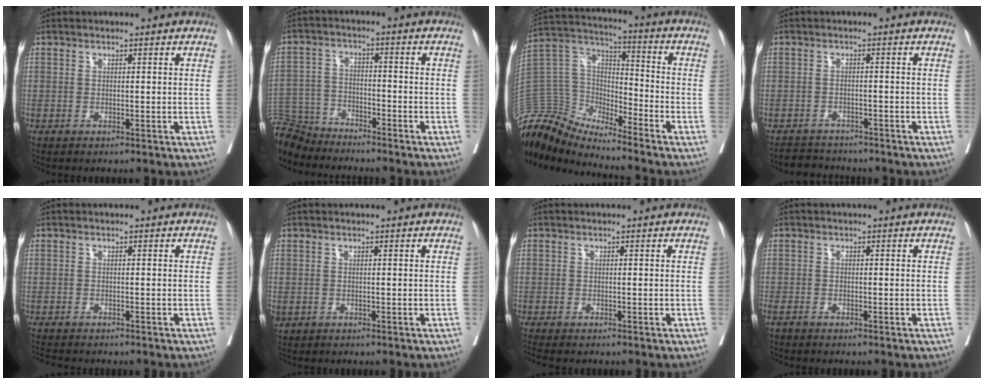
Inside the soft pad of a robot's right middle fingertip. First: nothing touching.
{"total": 8.2, "force": [-8.1, 1.6, 0.1], "torque": [-0.005, 0.000, -0.158]}
{"total": 10.0, "force": [-9.9, 1.3, -0.3], "torque": [0.003, 0.070, -0.196]}
{"total": 4.0, "force": [-3.9, 0.9, -0.2], "torque": [0.005, -0.008, -0.064]}
{"total": 3.7, "force": [-3.3, 0.7, 1.4], "torque": [-0.020, -0.008, -0.052]}
{"total": 1.1, "force": [-0.3, 1.0, 0.4], "torque": [-0.012, 0.001, 0.003]}
{"total": 2.4, "force": [-2.1, 0.2, 1.0], "torque": [-0.016, -0.005, -0.035]}
{"total": 1.5, "force": [-1.3, 0.4, 0.5], "torque": [-0.014, -0.005, -0.024]}